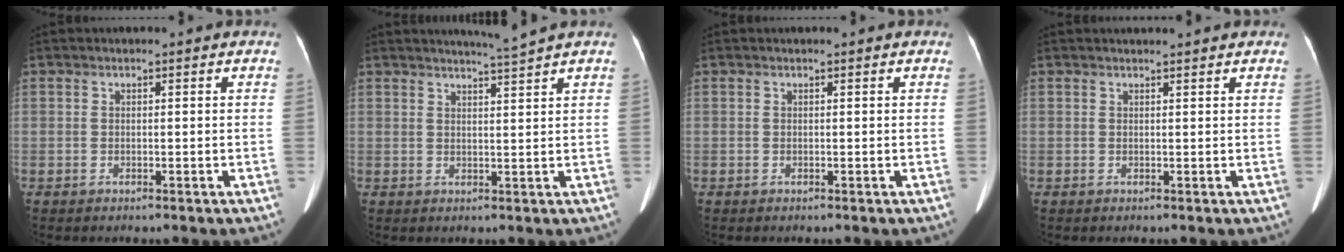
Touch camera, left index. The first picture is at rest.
{"total": 3.1, "force": [2.7, -1.5, 0.5], "torque": [-0.012, -0.015, 0.047]}
{"total": 0.0}
{"total": 4.0, "force": [3.7, 0.3, 1.4], "torque": [-0.021, 0.021, 0.042]}